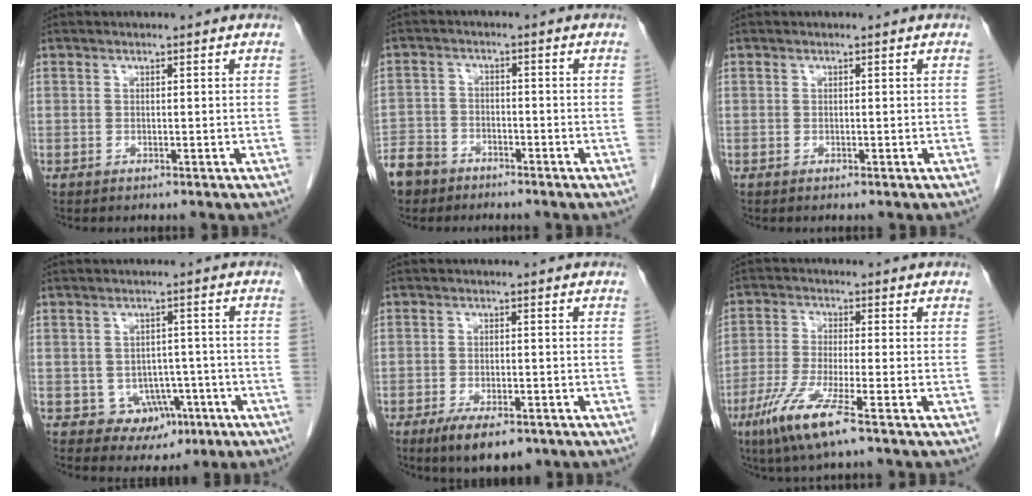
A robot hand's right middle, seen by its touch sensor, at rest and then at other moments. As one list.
[{"total": 8.0, "force": [-6.0, 5.1, 1.5], "torque": [-0.049, 0.002, -0.112]}, {"total": 0.0}, {"total": 5.8, "force": [-2.1, 5.0, 2.2], "torque": [-0.014, 0.014, -0.014]}, {"total": 7.0, "force": [-4.6, 2.4, 4.6], "torque": [-0.076, -0.011, -0.069]}, {"total": 8.3, "force": [-4.7, 0.1, 6.8], "torque": [-0.140, -0.023, -0.091]}]